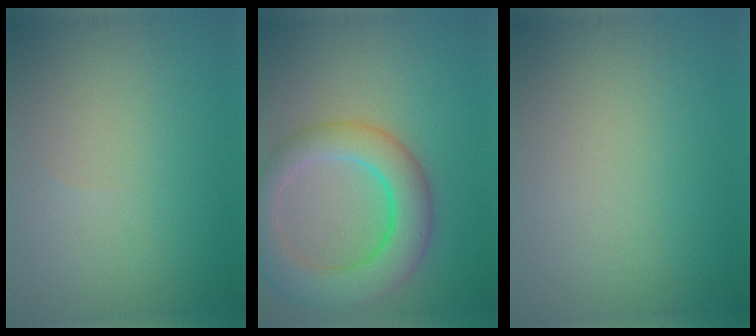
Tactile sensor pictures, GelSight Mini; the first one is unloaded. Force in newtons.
{"total": 7.4, "press": 7.4, "slide": 0.1}
{"total": 0.0}